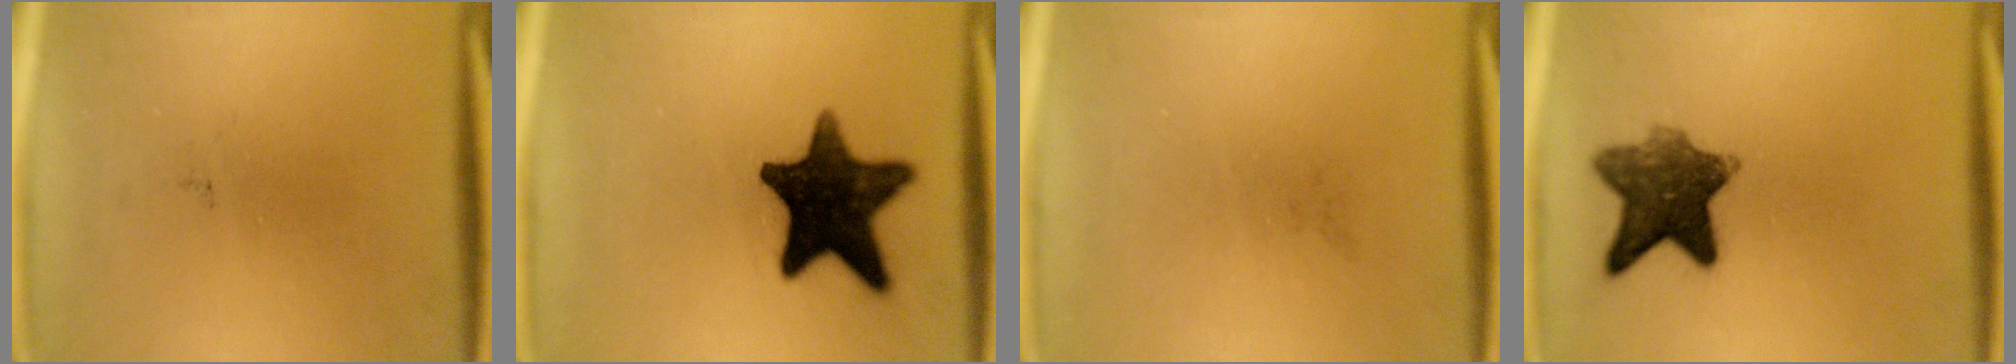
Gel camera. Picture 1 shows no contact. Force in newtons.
{"total": 15.5}
{"total": 0.0}
{"total": 9.1}